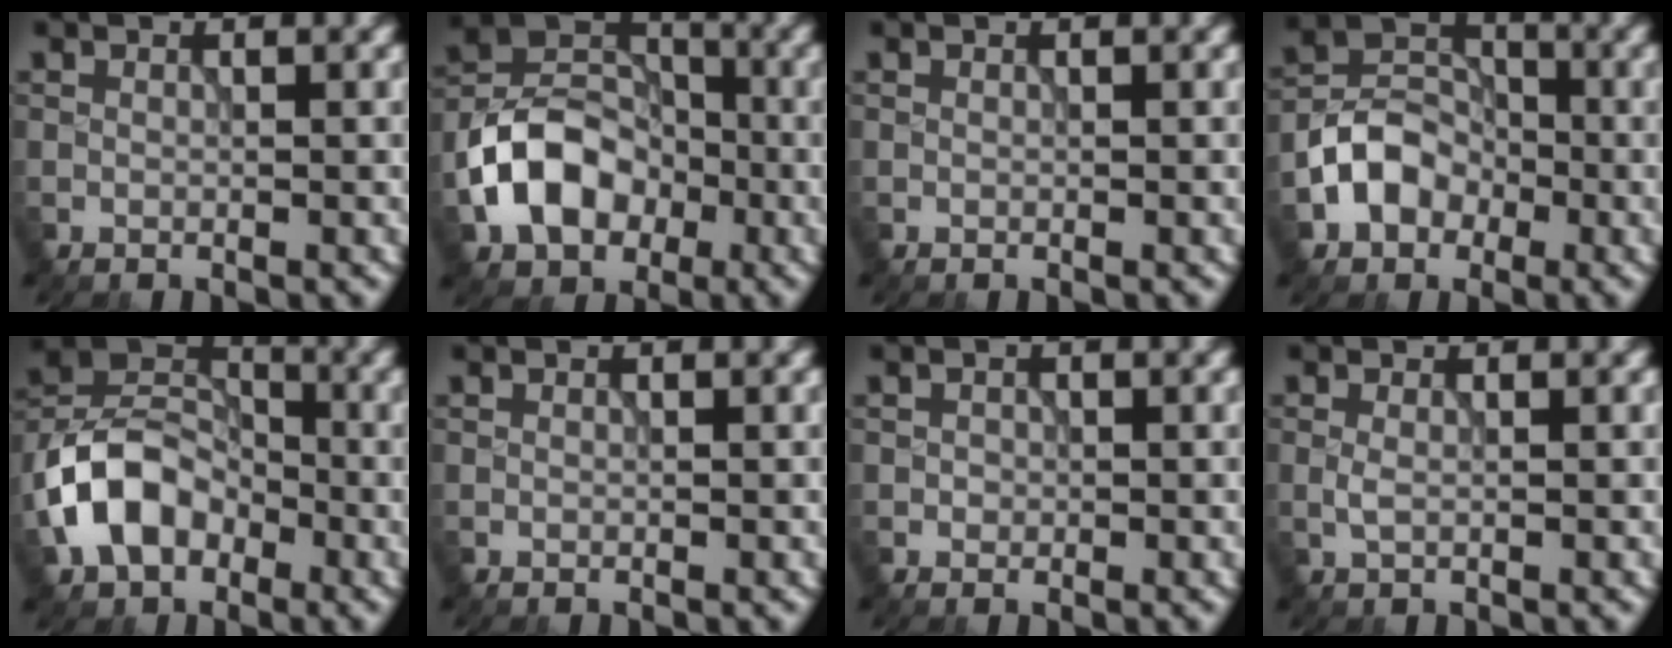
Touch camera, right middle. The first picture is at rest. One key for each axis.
{"total": 8.0, "fx": -2.8, "fy": 6.0, "fz": 4.5, "tx": -0.081, "ty": 0.005, "tz": -0.062}
{"total": 0.0}
{"total": 4.5, "fx": -2.0, "fy": 3.6, "fz": 2.0, "tx": -0.033, "ty": 0.008, "tz": -0.042}
{"total": 7.9, "fx": -3.1, "fy": 5.7, "fz": 4.6, "tx": -0.091, "ty": 0.011, "tz": -0.075}
{"total": 0.0}
{"total": 0.6, "fx": 0.0, "fy": 0.6, "fz": 0.1, "tx": 0.001, "ty": -0.003, "tz": -0.002}
{"total": 0.8, "fx": 0.0, "fy": 0.3, "fz": 0.8, "tx": -0.020, "ty": -0.001, "tz": -0.001}